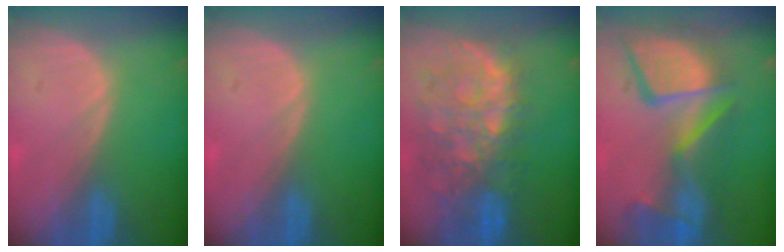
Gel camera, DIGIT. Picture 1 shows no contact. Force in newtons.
{"total": 0.0}
{"total": 11.2, "press": 9.7, "slide": 5.5}
{"total": 13.6, "press": 11.2, "slide": 7.8}